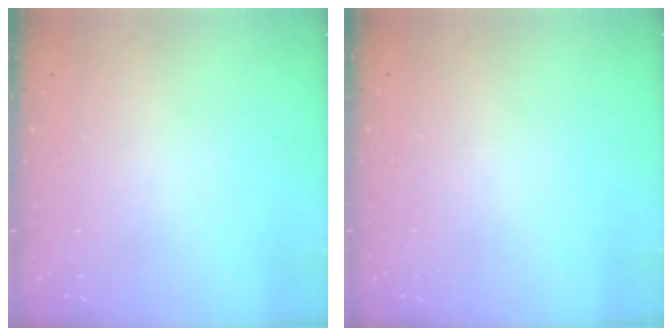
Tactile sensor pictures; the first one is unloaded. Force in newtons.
{"total": 0.0}